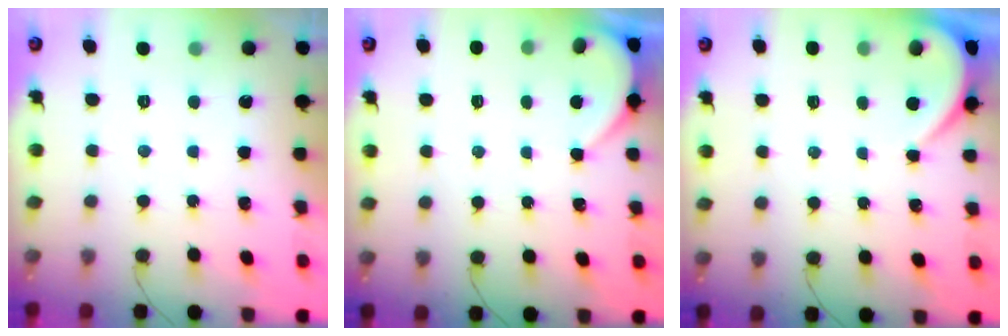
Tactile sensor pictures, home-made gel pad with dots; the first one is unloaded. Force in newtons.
{"total": 2.7, "press": 2.7, "slide": 0.1}
{"total": 2.6, "press": 2.6, "slide": 0.2}